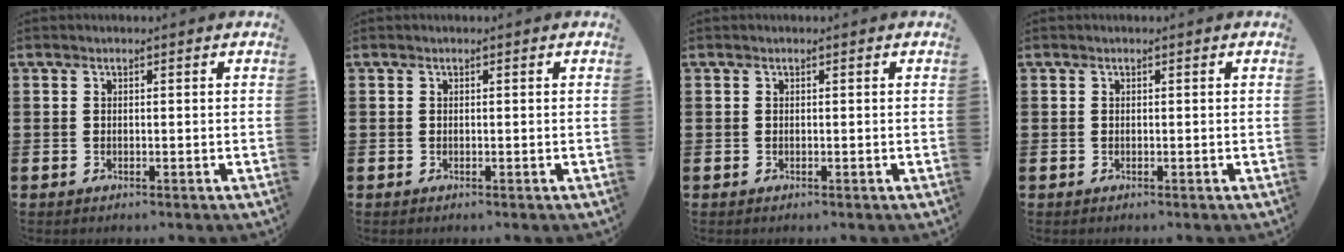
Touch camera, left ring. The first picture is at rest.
{"total": 0.0}
{"total": 0.0}
{"total": 0.0}